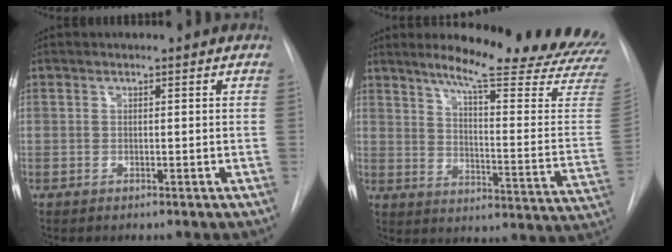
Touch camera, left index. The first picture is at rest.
{"total": 24.8, "force": [22.0, 0.5, 11.4], "torque": [-0.155, -0.117, 0.264]}